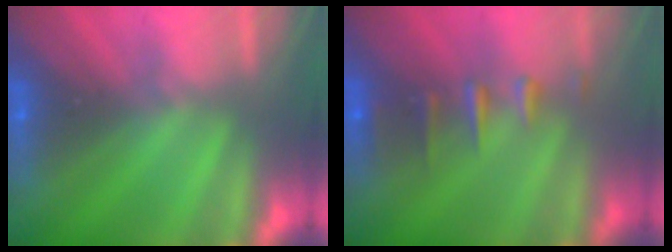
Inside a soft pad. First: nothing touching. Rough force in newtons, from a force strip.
{"total": 2.4}